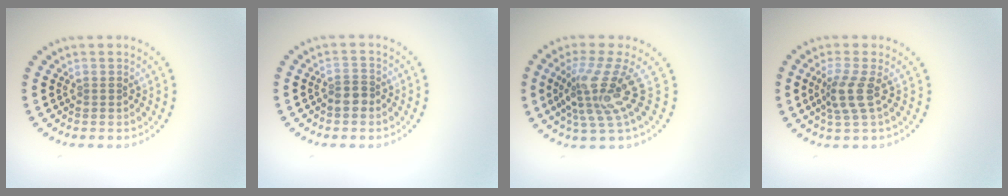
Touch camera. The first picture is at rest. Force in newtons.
{"total": 1.7, "press": 1.5, "slide": 0.8}
{"total": 4.5, "press": 3.0, "slide": 3.4}
{"total": 2.6, "press": 2.0, "slide": 1.7}